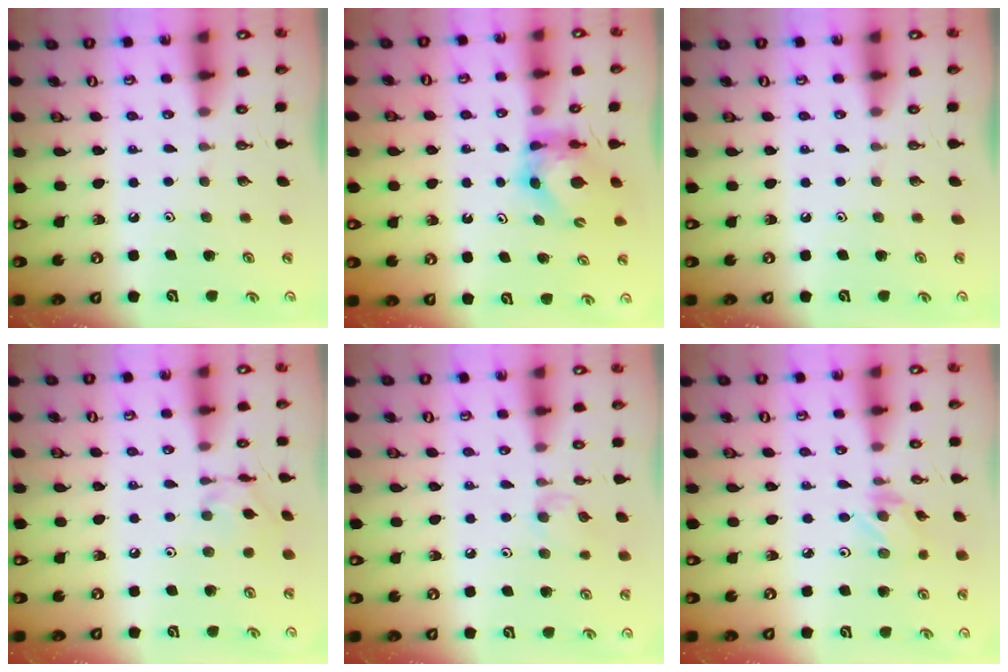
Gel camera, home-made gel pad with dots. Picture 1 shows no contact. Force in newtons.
{"total": 5.8, "press": 5.8, "slide": 0.6}
{"total": 0.0}
{"total": 5.3, "press": 5.3, "slide": 0.2}
{"total": 6.3, "press": 6.2, "slide": 0.7}
{"total": 2.1, "press": 2.1, "slide": 0.3}